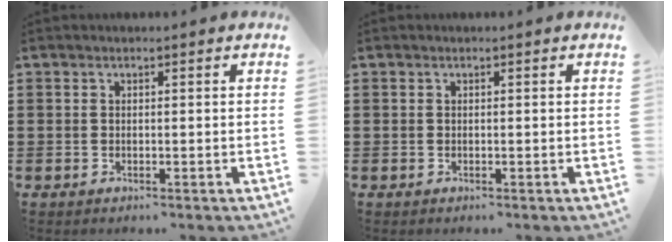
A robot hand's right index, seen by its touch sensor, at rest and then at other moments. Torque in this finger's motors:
{"motor_torque": [0.00, 0.00, 0.00, -0.01]}